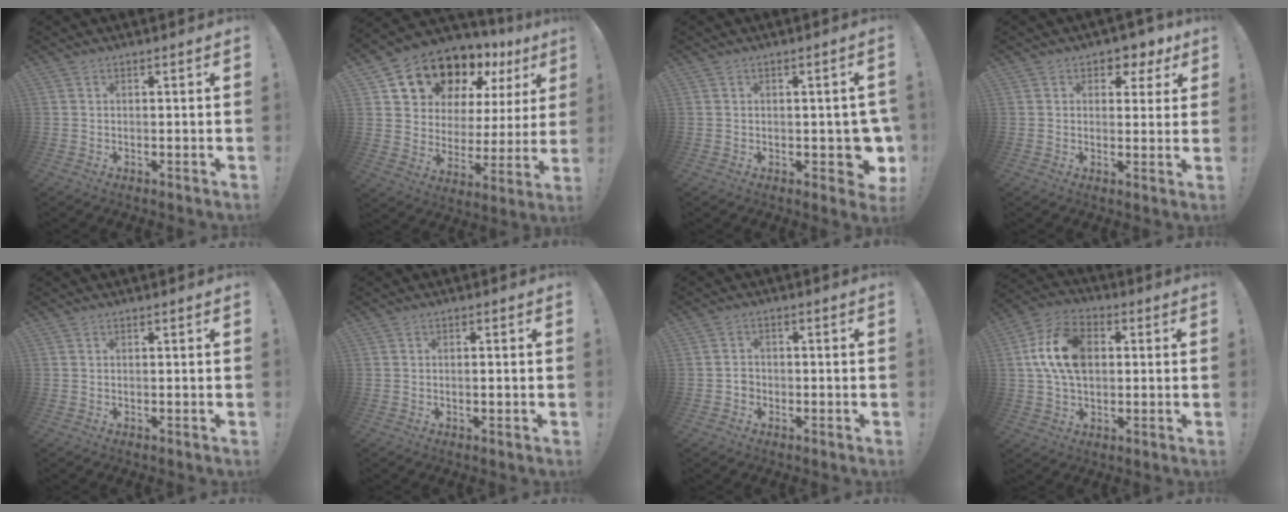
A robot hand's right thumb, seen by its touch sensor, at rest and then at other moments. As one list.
[{"total": 14.2, "force": [11.5, 7.0, 4.4], "torque": [-0.068, -0.099, 0.215]}, {"total": 6.1, "force": [-1.2, 3.6, 4.7], "torque": [-0.042, 0.004, -0.013]}, {"total": 4.9, "force": [2.8, 3.7, 1.6], "torque": [-0.003, -0.022, 0.047]}, {"total": 0.0}, {"total": 0.7, "force": [-0.2, 0.0, 0.7], "torque": [-0.009, -0.001, -0.004]}, {"total": 2.5, "force": [-1.1, 2.0, 0.9], "torque": [-0.006, 0.003, -0.022]}, {"total": 15.8, "force": [2.5, 10.6, 11.4], "torque": [-0.209, 0.010, 0.047]}]